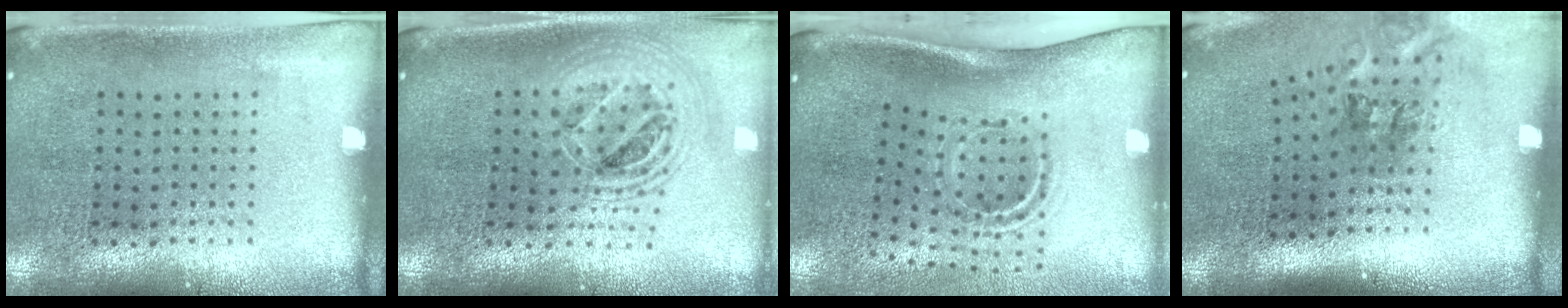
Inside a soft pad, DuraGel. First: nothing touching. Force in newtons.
{"total": 2.1, "press": 1.7, "slide": 1.2}
{"total": 2.2, "press": 1.2, "slide": 1.8}
{"total": 1.7, "press": 1.2, "slide": 1.3}